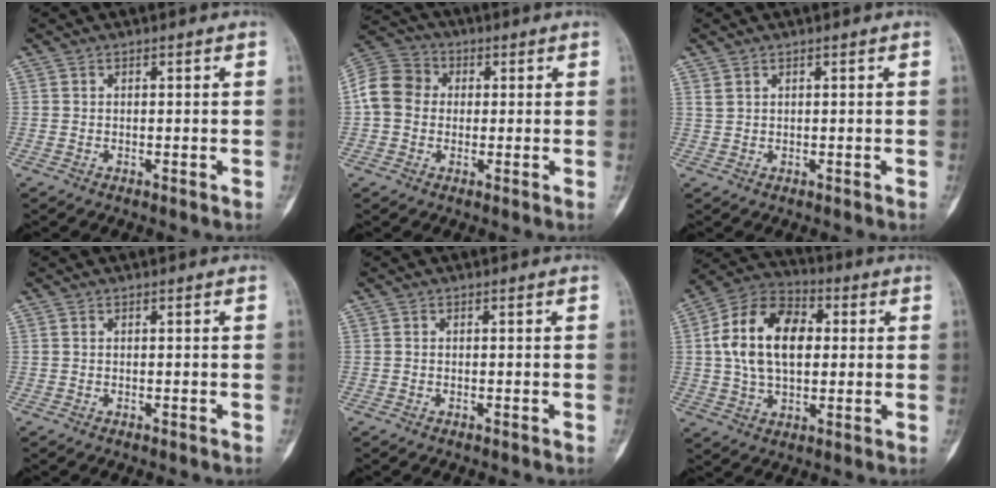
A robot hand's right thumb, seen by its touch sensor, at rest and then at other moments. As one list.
[{"total": 8.8, "force": [0.3, 7.6, 4.4], "torque": [-0.075, 0.026, -0.009]}, {"total": 0.9, "force": [0.7, 0.5, 0.3], "torque": [-0.005, -0.001, 0.017]}, {"total": 0.0}, {"total": 0.0}, {"total": 16.5, "force": [2.2, 10.4, 12.6], "torque": [-0.206, 0.019, 0.033]}]